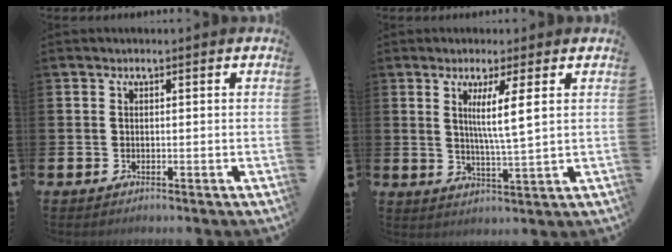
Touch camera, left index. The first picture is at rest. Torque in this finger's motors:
{"motor_torque": [0.83, -0.36, 0.28, 0.21]}